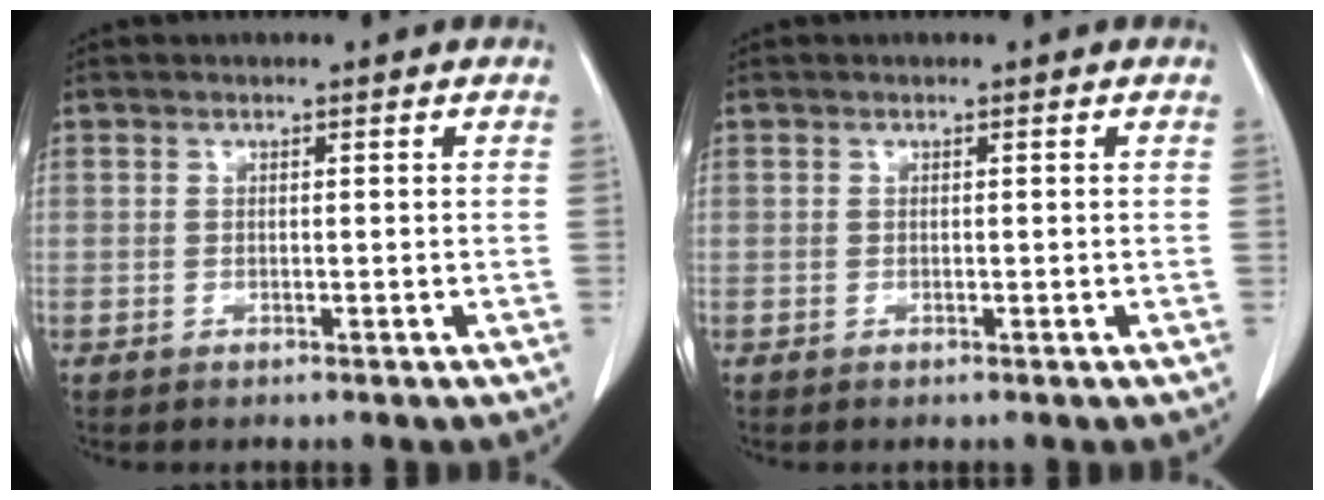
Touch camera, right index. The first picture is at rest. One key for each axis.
{"total": 0.0}